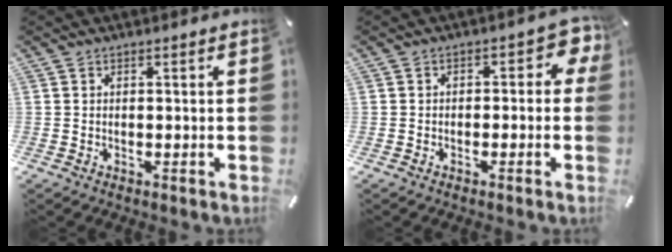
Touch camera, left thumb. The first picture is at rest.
{"total": 4.0, "force": [-0.7, 2.5, 3.1], "torque": [-0.042, 0.012, -0.018]}